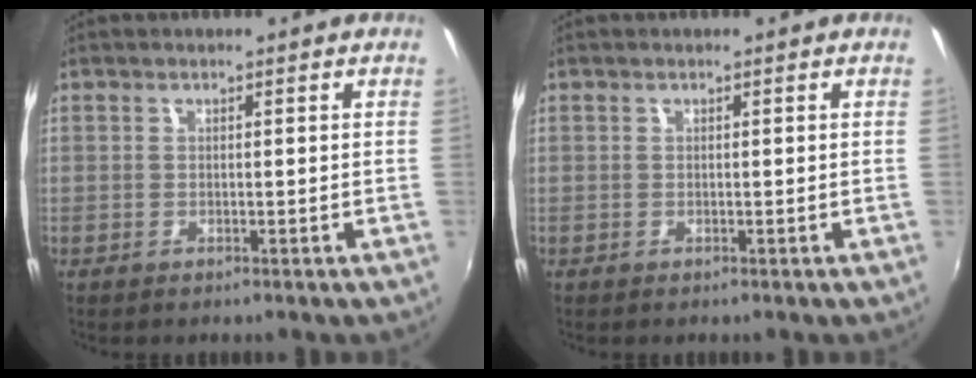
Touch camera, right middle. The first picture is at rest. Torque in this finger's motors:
{"motor_torque": [-0.02, 0.22, -0.03, 0.00]}